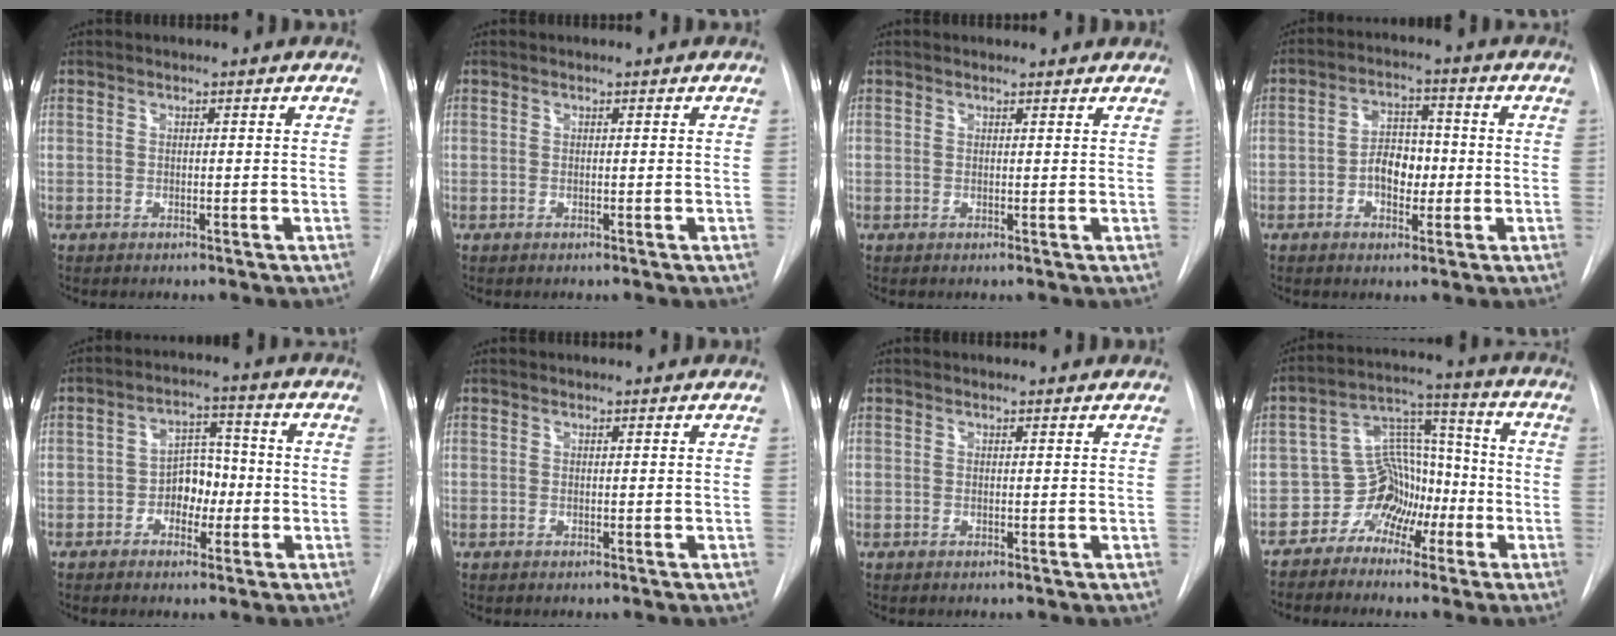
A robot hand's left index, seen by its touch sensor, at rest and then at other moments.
{"total": 0.0}
{"total": 2.3, "force": [2.2, 0.7, 0.4], "torque": [-0.009, 0.010, 0.020]}
{"total": 5.7, "force": [-1.1, 3.6, 4.2], "torque": [-0.073, 0.018, -0.018]}
{"total": 5.6, "force": [-1.5, 3.8, 3.8], "torque": [-0.057, 0.020, -0.027]}
{"total": 0.8, "force": [0.8, 0.2, 0.0], "torque": [-0.005, 0.011, 0.014]}
{"total": 1.7, "force": [1.6, 0.4, 0.3], "torque": [-0.012, 0.010, 0.016]}
{"total": 8.0, "force": [-4.2, 6.5, 2.3], "torque": [-0.034, 0.041, -0.072]}